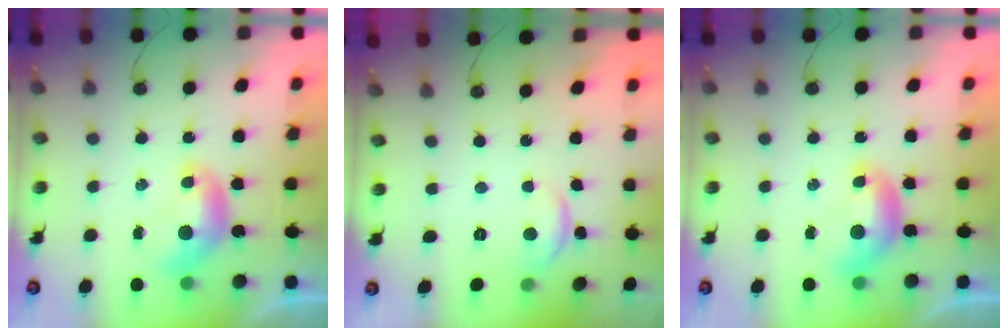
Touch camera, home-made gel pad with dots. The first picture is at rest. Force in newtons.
{"total": 1.7, "press": 1.6, "slide": 0.5}
{"total": 0.0}